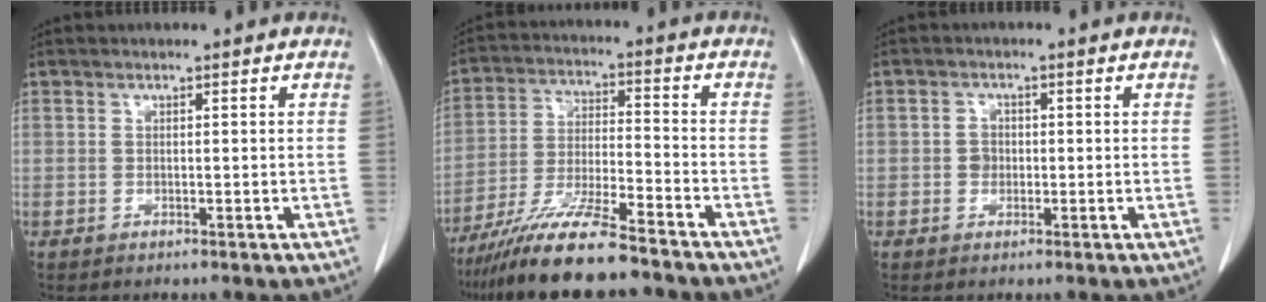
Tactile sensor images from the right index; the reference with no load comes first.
{"total": 13.2, "force": [-10.9, 0.9, 7.5], "torque": [-0.139, -0.022, -0.191]}
{"total": 2.0, "force": [-0.2, 1.8, 0.9], "torque": [-0.012, 0.005, -0.003]}